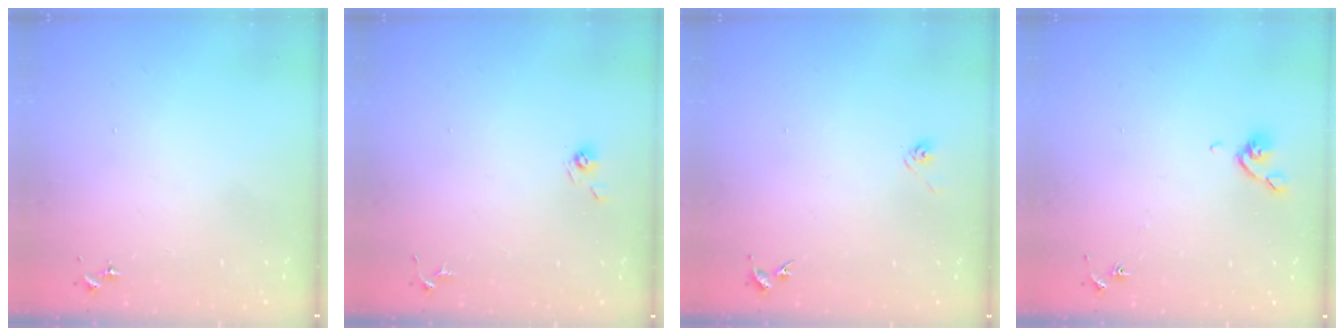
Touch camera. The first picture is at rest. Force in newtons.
{"total": 5.4, "press": 5.2, "slide": 1.4}
{"total": 2.9, "press": 2.6, "slide": 1.4}
{"total": 5.2, "press": 5.1, "slide": 1.0}